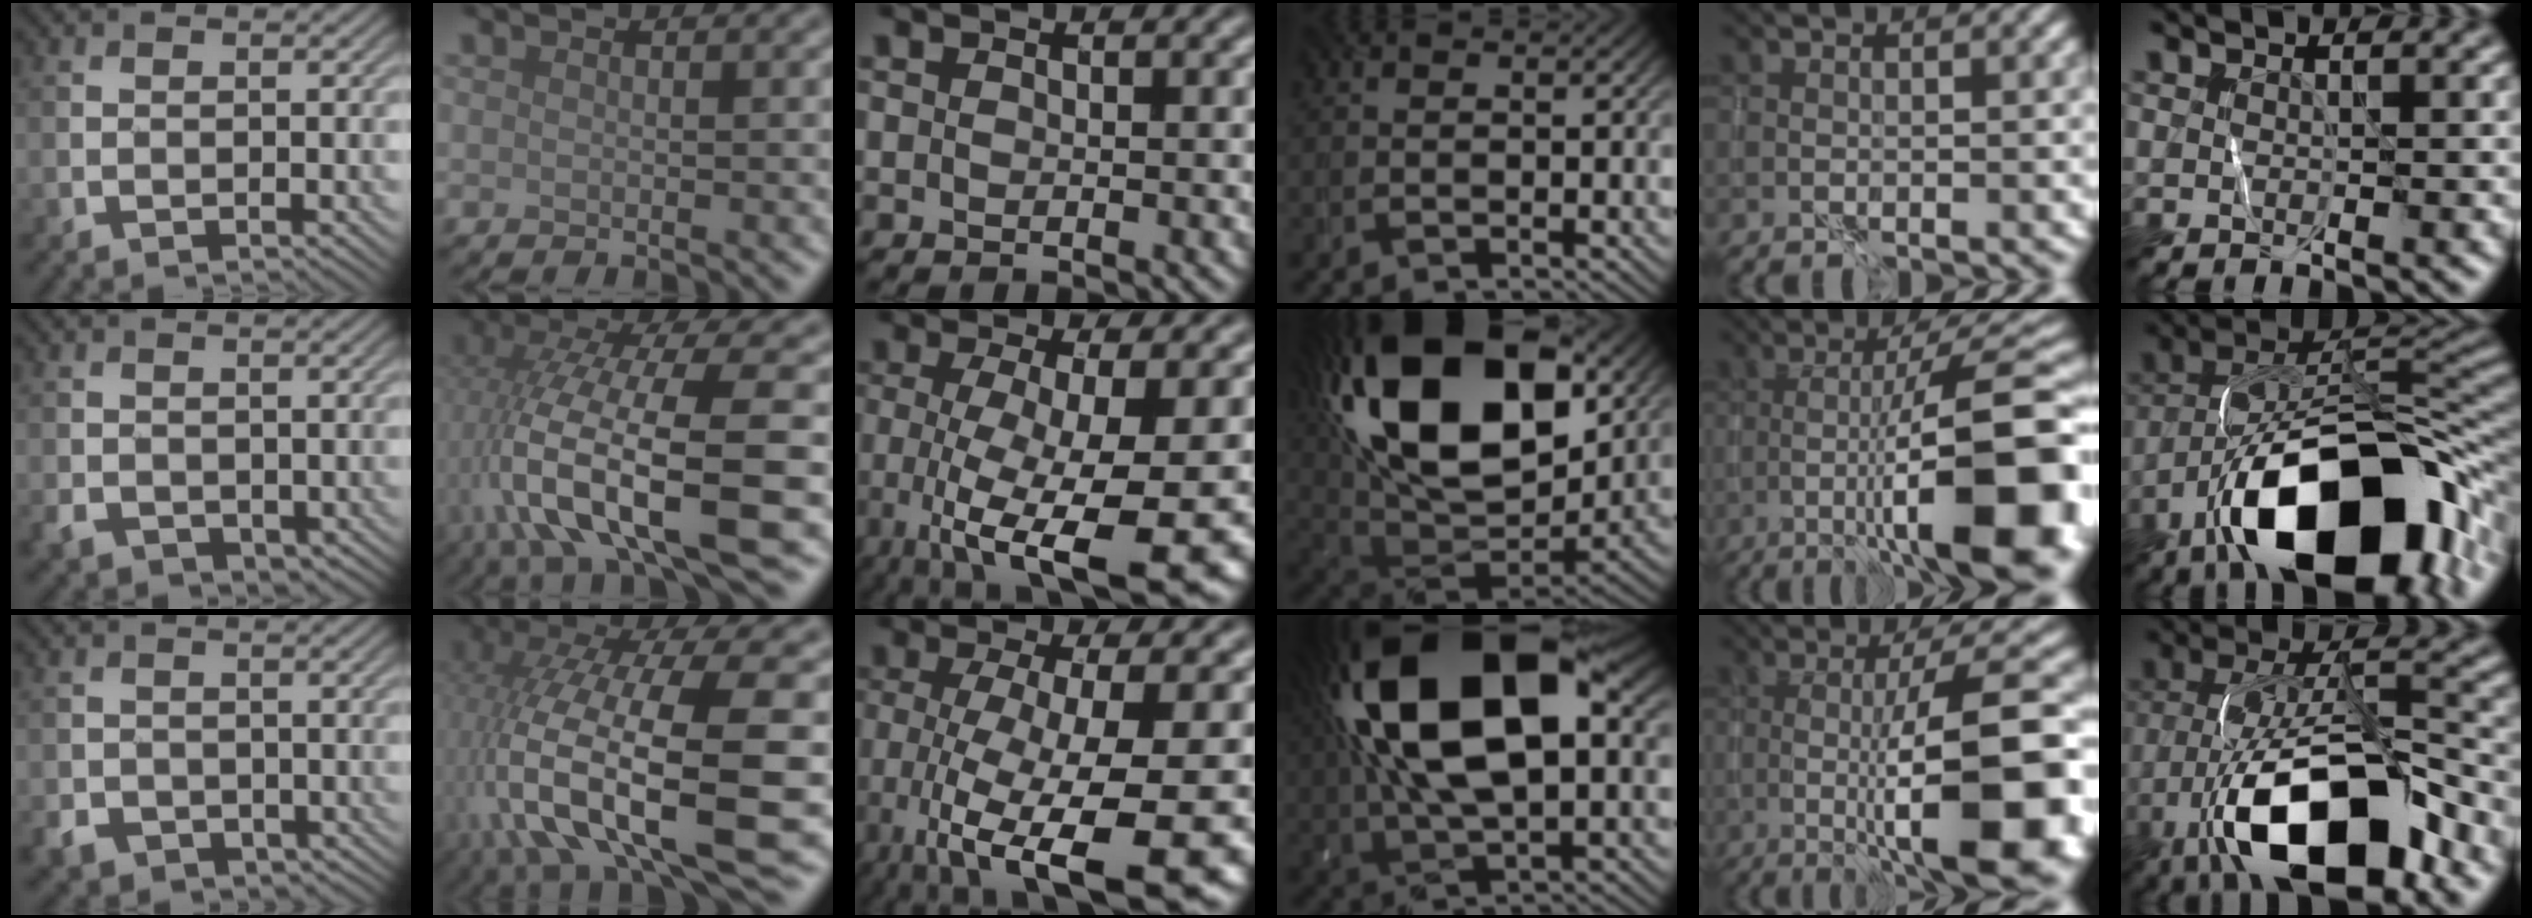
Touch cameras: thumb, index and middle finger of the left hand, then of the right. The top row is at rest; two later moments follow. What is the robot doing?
{"motion": "wrap", "object": "ribbon"}